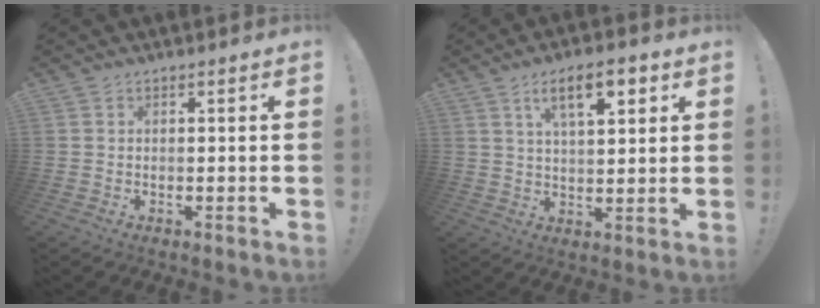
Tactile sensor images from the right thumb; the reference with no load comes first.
{"total": 10.9, "force": [5.1, 4.2, 8.7], "torque": [-0.125, -0.013, 0.083]}